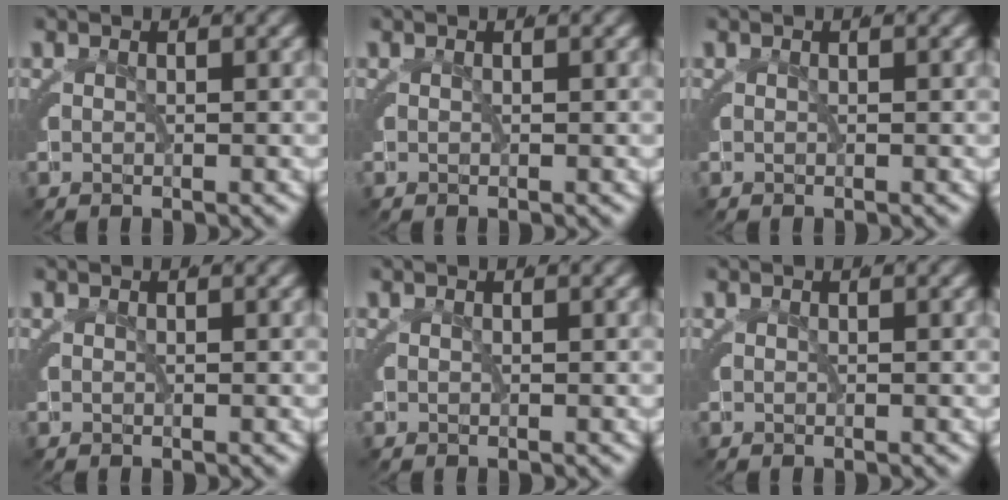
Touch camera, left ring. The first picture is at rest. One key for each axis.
{"total": 0.0}
{"total": 0.0}
{"total": 0.0}
{"total": 0.0}
{"total": 0.0}